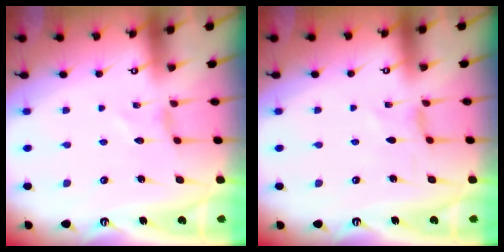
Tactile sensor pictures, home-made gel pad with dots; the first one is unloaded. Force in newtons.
{"total": 0.0}